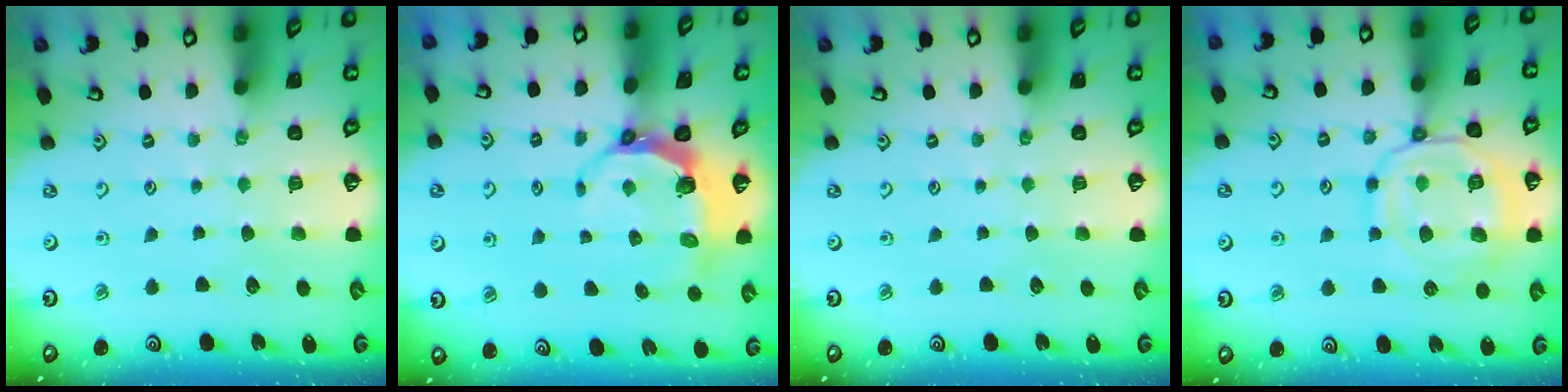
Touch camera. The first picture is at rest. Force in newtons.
{"total": 6.8, "press": 5.7, "slide": 3.8}
{"total": 0.0}
{"total": 14.1, "press": 14.0, "slide": 1.5}